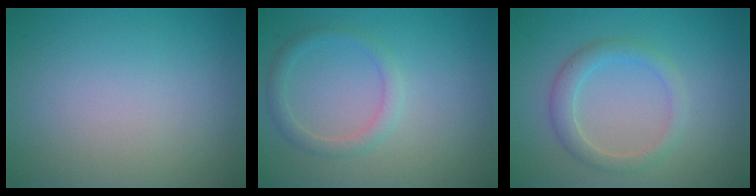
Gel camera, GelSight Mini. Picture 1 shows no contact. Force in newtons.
{"total": 1.8, "press": 1.8, "slide": 0.0}
{"total": 2.4, "press": 2.4, "slide": 0.1}